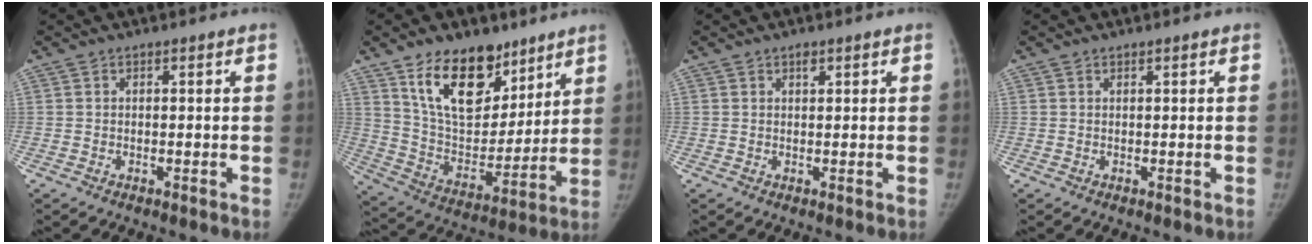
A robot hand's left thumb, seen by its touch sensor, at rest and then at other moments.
{"total": 18.9, "force": [11.6, 10.8, 10.3], "torque": [-0.118, -0.068, 0.210]}
{"total": 1.1, "force": [0.7, 0.6, 0.7], "torque": [-0.006, -0.002, 0.009]}
{"total": 0.0}